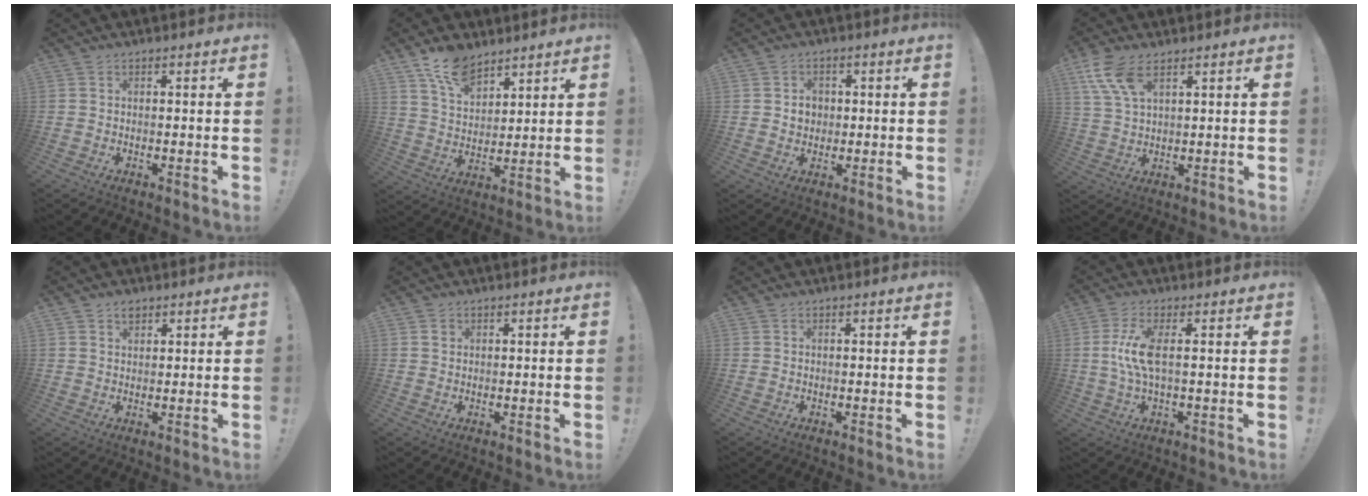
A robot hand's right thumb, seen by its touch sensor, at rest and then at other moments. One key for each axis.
{"total": 10.9, "fx": 8.1, "fy": 5.2, "fz": 5.1, "tx": -0.087, "ty": -0.045, "tz": 0.152}
{"total": 4.2, "fx": 0.3, "fy": 3.7, "fz": 1.9, "tx": -0.020, "ty": -0.003, "tz": 0.001}
{"total": 9.0, "fx": 5.2, "fy": 3.9, "fz": 6.2, "tx": -0.128, "ty": -0.016, "tz": 0.101}
{"total": 2.3, "fx": 1.6, "fy": 1.4, "fz": 0.6, "tx": 0.007, "ty": -0.010, "tz": 0.026}
{"total": 1.0, "fx": 0.4, "fy": 0.9, "fz": 0.2, "tx": 0.010, "ty": -0.004, "tz": 0.005}
{"total": 0.0}
{"total": 8.6, "fx": 0.5, "fy": 2.2, "fz": 8.4, "tx": -0.161, "ty": -0.008, "tz": 0.005}